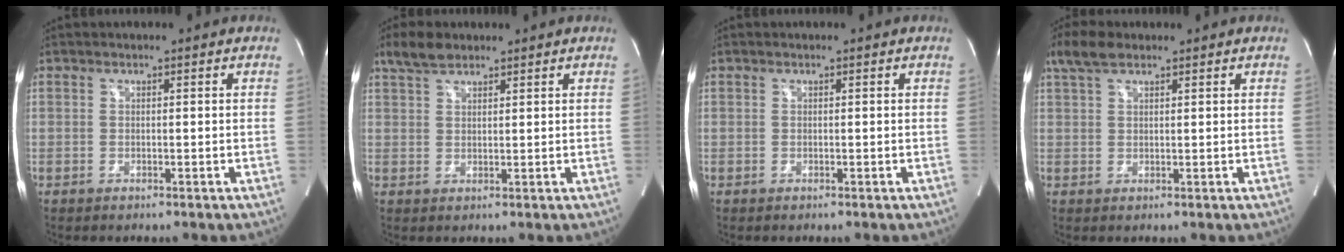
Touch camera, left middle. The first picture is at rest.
{"total": 4.2, "force": [3.2, 1.6, 2.1], "torque": [-0.052, 0.013, 0.067]}
{"total": 0.0}
{"total": 4.8, "force": [3.4, 1.8, 2.9], "torque": [-0.072, 0.025, 0.071]}